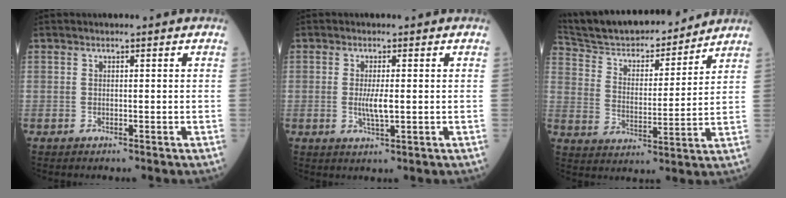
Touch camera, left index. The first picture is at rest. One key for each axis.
{"total": 3.0, "fx": -0.5, "fy": 0.5, "fz": 3.0, "tx": -0.063, "ty": -0.010, "tz": -0.006}
{"total": 19.0, "fx": 17.5, "fy": 3.7, "fz": 6.4, "tx": -0.111, "ty": 0.006, "tz": 0.281}